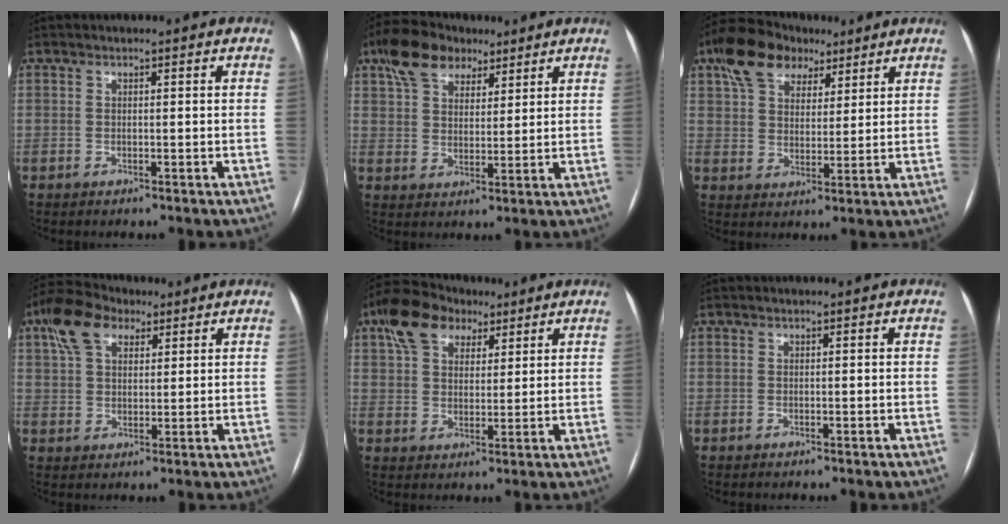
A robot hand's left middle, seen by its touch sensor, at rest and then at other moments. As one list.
[{"total": 9.4, "force": [6.1, 5.5, 4.6], "torque": [-0.089, 0.031, 0.110]}, {"total": 10.8, "force": [6.7, 6.4, 5.5], "torque": [-0.107, 0.035, 0.117]}, {"total": 8.8, "force": [4.8, 5.1, 5.3], "torque": [-0.119, 0.035, 0.087]}, {"total": 9.9, "force": [5.8, 6.1, 5.2], "torque": [-0.107, 0.036, 0.102]}, {"total": 0.0}]